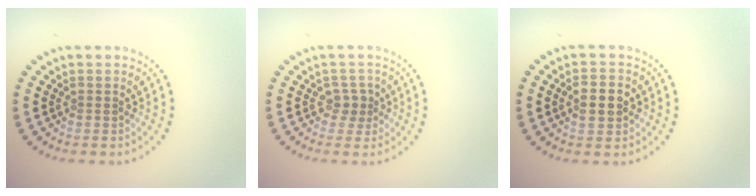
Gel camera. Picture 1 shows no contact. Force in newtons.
{"total": 1.6, "press": 1.3, "slide": 1.0}
{"total": 2.9, "press": 2.9, "slide": 0.2}